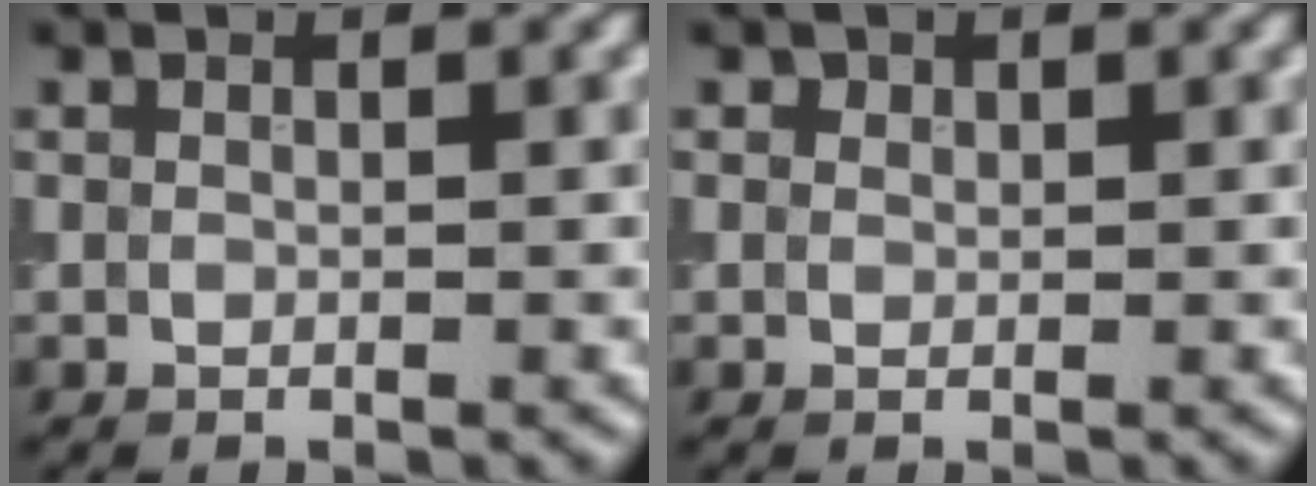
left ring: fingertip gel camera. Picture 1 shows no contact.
{"total": 0.5, "force": [0.2, 0.5, 0.1], "torque": [-0.001, -0.004, 0.000]}